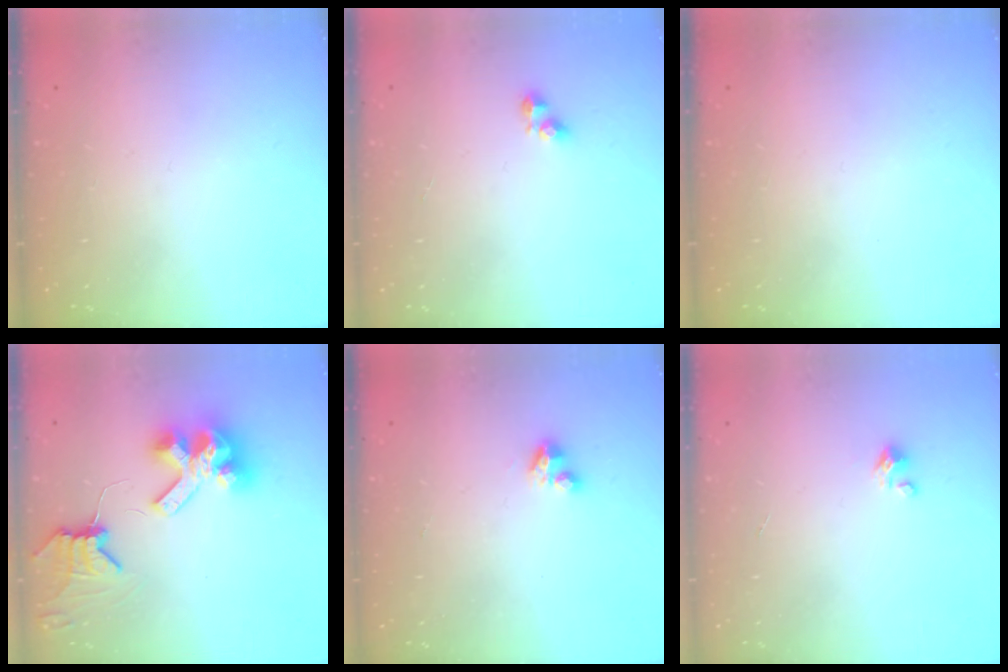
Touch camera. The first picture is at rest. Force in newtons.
{"total": 3.2, "press": 3.2, "slide": 0.4}
{"total": 0.0}
{"total": 10.6, "press": 10.5, "slide": 1.4}
{"total": 2.8, "press": 2.8, "slide": 0.2}
{"total": 1.5, "press": 1.5, "slide": 0.1}